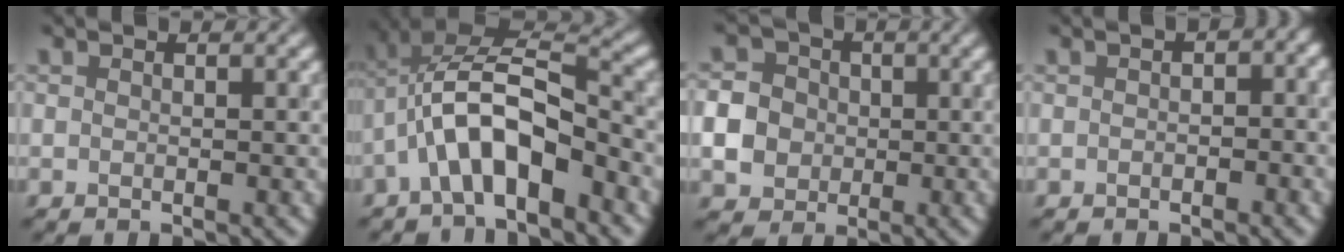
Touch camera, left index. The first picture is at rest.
{"total": 8.2, "force": [-3.3, 3.2, 6.8], "torque": [-0.129, 0.018, -0.063]}
{"total": 5.3, "force": [-0.7, 4.7, 2.2], "torque": [-0.039, 0.002, -0.026]}
{"total": 2.6, "force": [-0.2, 1.6, 2.0], "torque": [-0.019, 0.004, -0.008]}